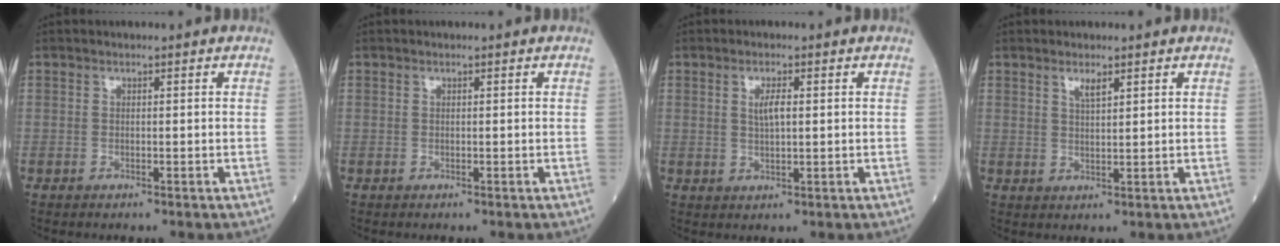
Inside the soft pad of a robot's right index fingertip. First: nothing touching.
{"total": 0.0}
{"total": 2.5, "force": [0.6, 0.6, 2.4], "torque": [-0.047, 0.000, 0.012]}
{"total": 2.0, "force": [1.3, 0.3, 1.4], "torque": [-0.028, -0.002, 0.026]}